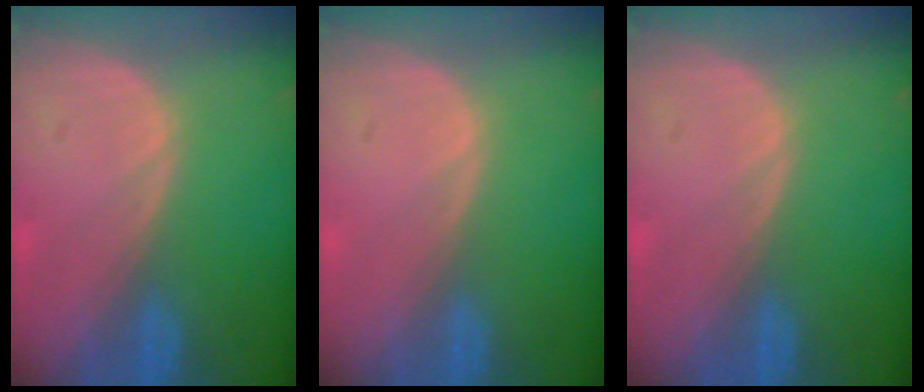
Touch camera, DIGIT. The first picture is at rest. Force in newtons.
{"total": 0.0}
{"total": 0.0}